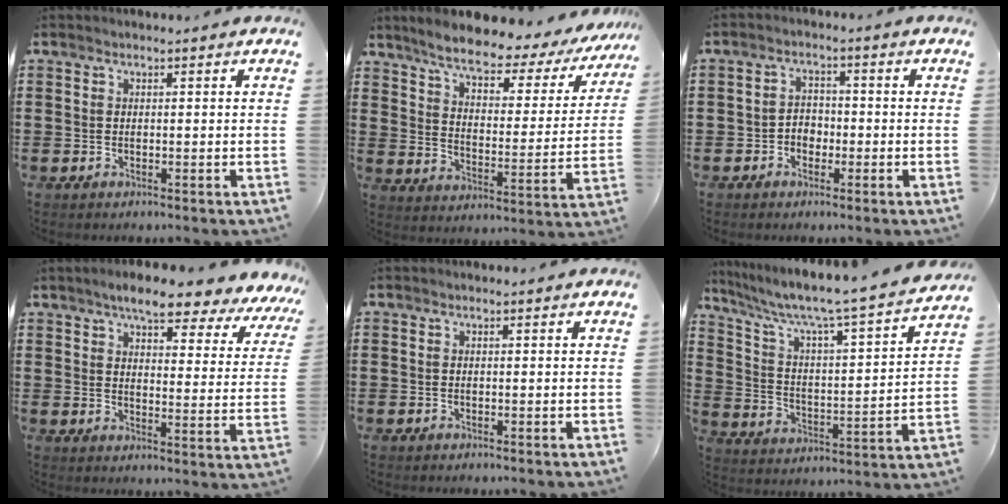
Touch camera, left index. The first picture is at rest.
{"total": 6.2, "force": [5.1, 0.9, 3.4], "torque": [-0.083, -0.032, 0.076]}
{"total": 2.5, "force": [-1.4, 1.8, 0.9], "torque": [-0.021, 0.007, -0.032]}
{"total": 6.9, "force": [5.8, 1.2, 3.6], "torque": [-0.067, -0.030, 0.093]}
{"total": 0.0}
{"total": 5.9, "force": [5.0, -0.1, 3.1], "torque": [-0.086, -0.051, 0.072]}